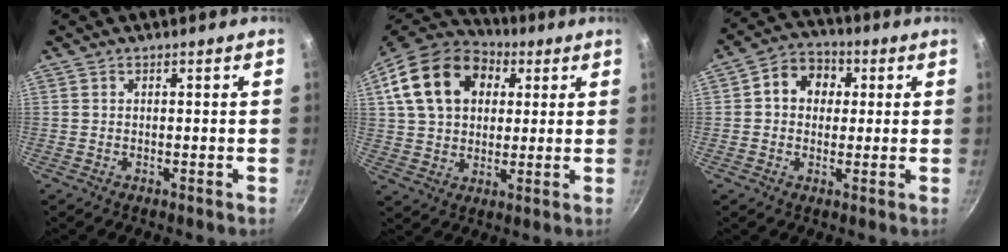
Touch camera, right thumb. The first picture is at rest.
{"total": 20.5, "force": [6.4, 14.7, 12.8], "torque": [-0.219, 0.018, 0.101]}
{"total": 8.9, "force": [1.7, 7.4, 4.7], "torque": [-0.042, 0.016, 0.009]}